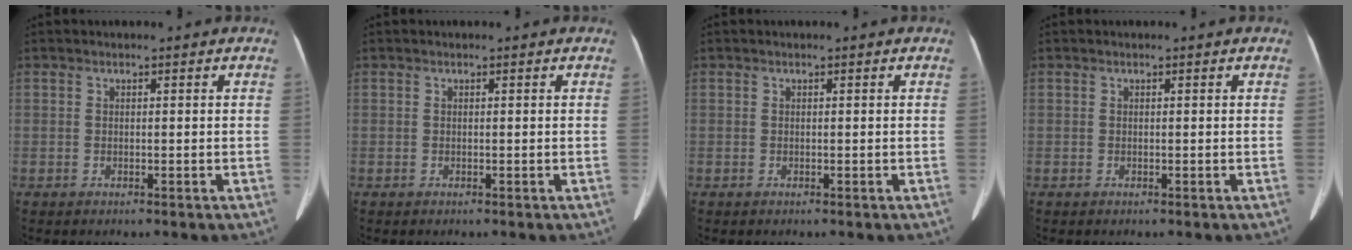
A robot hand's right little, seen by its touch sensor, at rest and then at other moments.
{"total": 0.0}
{"total": 0.0}
{"total": 0.0}